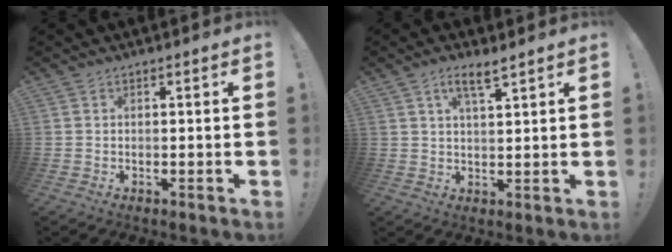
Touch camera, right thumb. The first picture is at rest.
{"total": 5.4, "force": [3.5, 1.4, 3.9], "torque": [-0.072, -0.013, 0.060]}